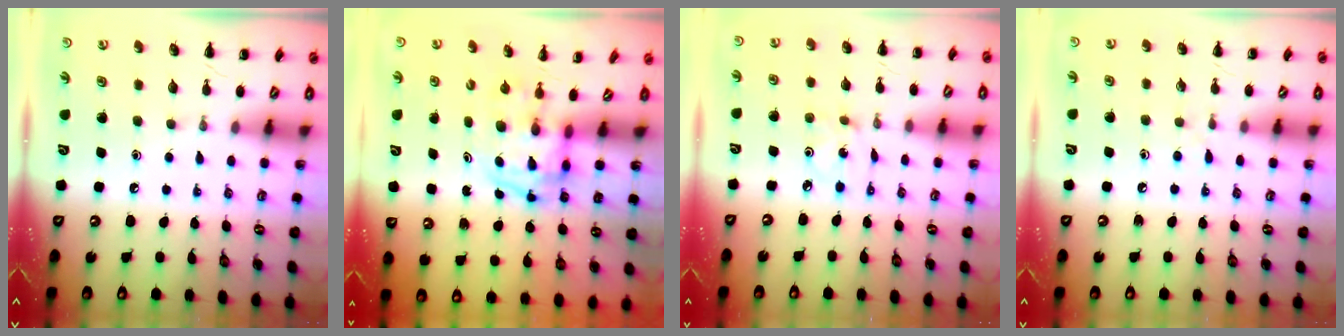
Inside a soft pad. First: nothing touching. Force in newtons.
{"total": 3.8, "press": 3.7, "slide": 0.7}
{"total": 1.2, "press": 1.2, "slide": 0.4}
{"total": 3.4, "press": 3.0, "slide": 1.6}